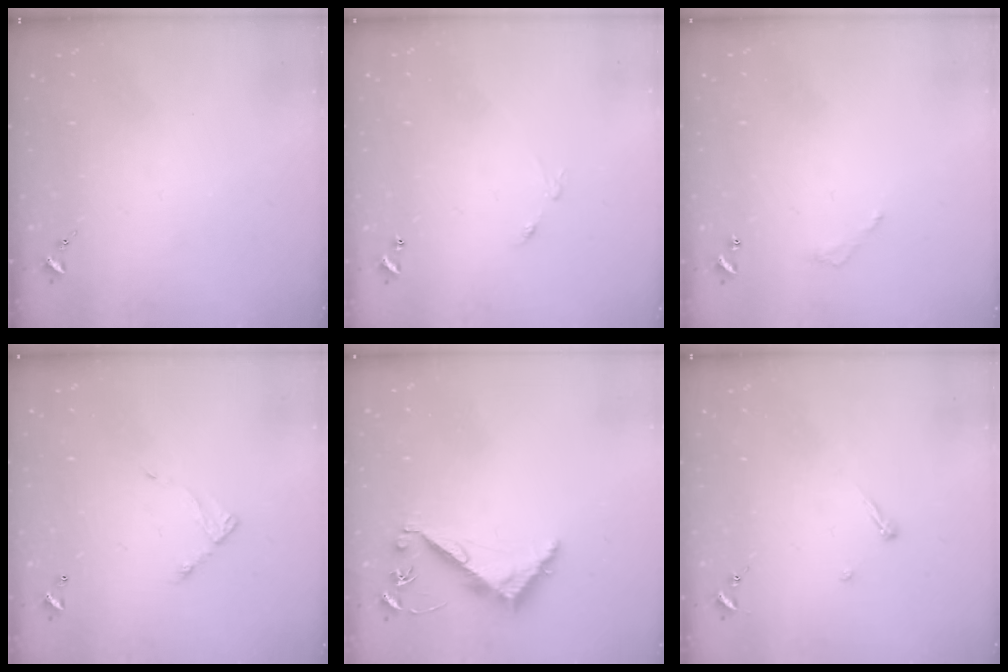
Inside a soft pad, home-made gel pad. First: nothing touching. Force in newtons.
{"total": 5.0, "press": 5.0, "slide": 0.5}
{"total": 3.1, "press": 3.0, "slide": 0.3}
{"total": 5.8, "press": 5.8, "slide": 0.3}
{"total": 6.7, "press": 6.6, "slide": 0.7}
{"total": 3.6, "press": 3.6, "slide": 0.4}